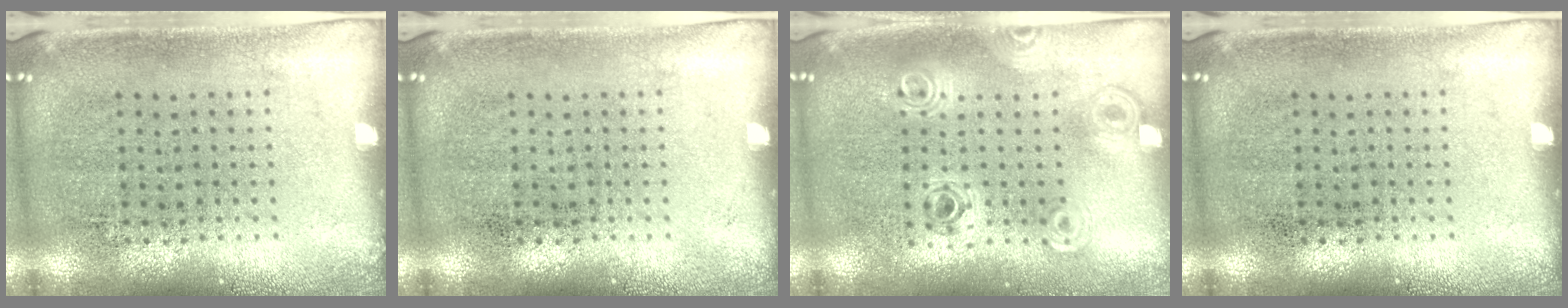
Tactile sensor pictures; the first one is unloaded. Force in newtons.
{"total": 0.0}
{"total": 0.8, "press": 0.8, "slide": 0.1}
{"total": 0.0}